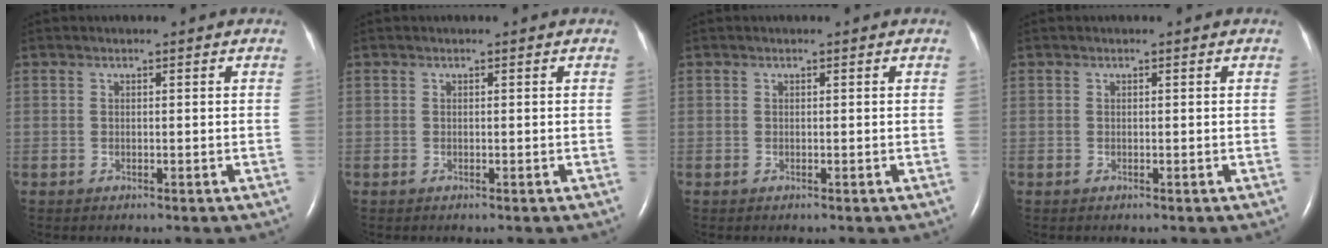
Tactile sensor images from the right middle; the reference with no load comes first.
{"total": 0.0}
{"total": 0.0}
{"total": 0.0}